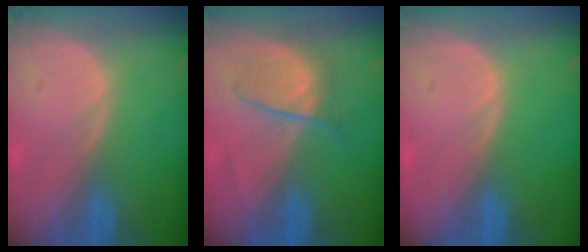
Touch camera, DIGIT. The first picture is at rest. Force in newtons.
{"total": 4.4, "press": 4.4, "slide": 0.6}
{"total": 0.0}